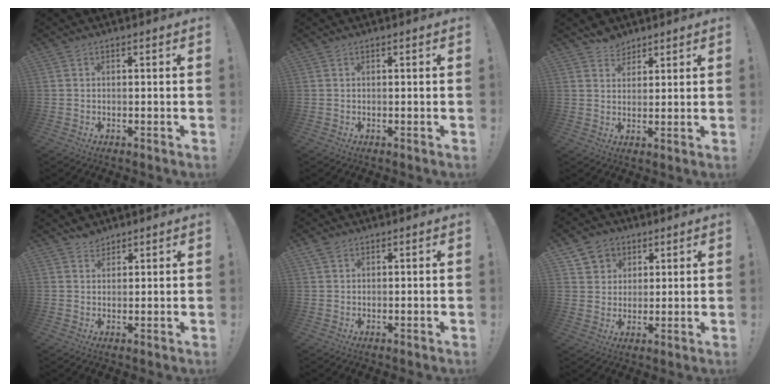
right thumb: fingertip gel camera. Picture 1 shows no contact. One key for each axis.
{"total": 0.0}
{"total": 4.5, "fx": 3.7, "fy": 2.5, "fz": 0.3, "tx": 0.002, "ty": -0.023, "tz": 0.069}
{"total": 3.1, "fx": 2.7, "fy": 1.6, "fz": 0.3, "tx": 0.002, "ty": -0.016, "tz": 0.049}
{"total": 1.7, "fx": 1.2, "fy": 0.9, "fz": 0.7, "tx": -0.009, "ty": -0.004, "tz": 0.023}
{"total": 6.6, "fx": 2.7, "fy": 6.0, "fz": 0.8, "tx": -0.011, "ty": -0.023, "tz": 0.055}